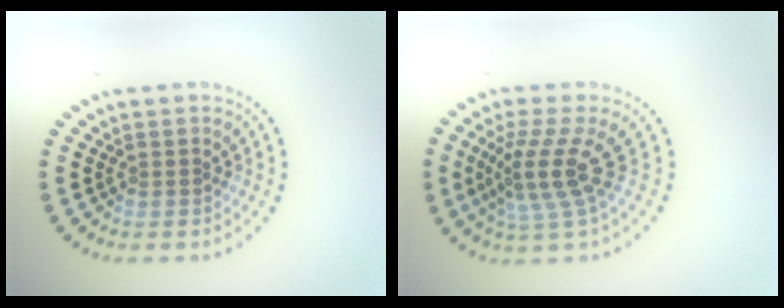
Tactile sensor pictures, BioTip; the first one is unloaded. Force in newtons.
{"total": 3.9, "press": 2.8, "slide": 2.8}